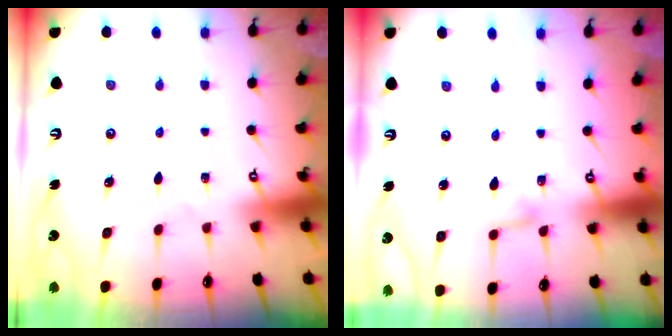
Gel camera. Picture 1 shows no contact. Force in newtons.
{"total": 2.6, "press": 2.6, "slide": 0.2}